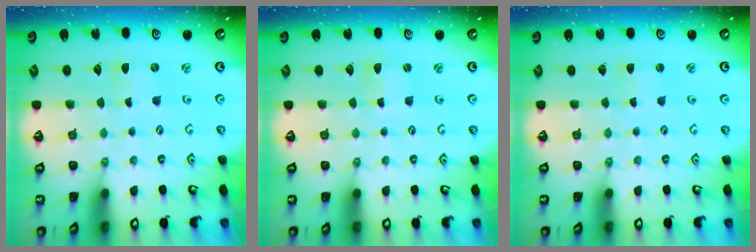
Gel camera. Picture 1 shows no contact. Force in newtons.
{"total": 0.0}
{"total": 1.3, "press": 1.3, "slide": 0.2}